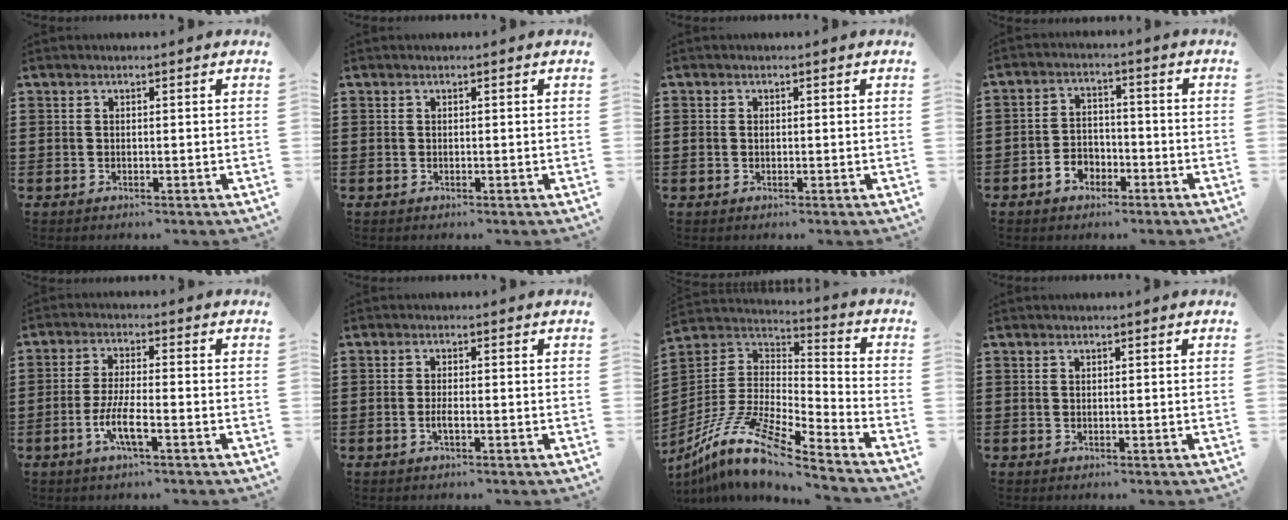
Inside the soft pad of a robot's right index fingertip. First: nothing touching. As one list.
[{"total": 0.0}, {"total": 0.7, "force": [0.0, 0.6, 0.4], "torque": [-0.009, 0.004, -0.002]}, {"total": 3.8, "force": [-2.4, 2.7, 1.1], "torque": [-0.032, 0.008, -0.051]}, {"total": 5.5, "force": [-2.4, 1.0, 4.8], "torque": [-0.106, -0.010, -0.051]}, {"total": 1.5, "force": [-0.6, 0.3, 1.4], "torque": [-0.033, -0.002, -0.013]}, {"total": 12.0, "force": [-9.3, 2.0, 7.3], "torque": [-0.162, 0.005, -0.190]}, {"total": 0.0}]